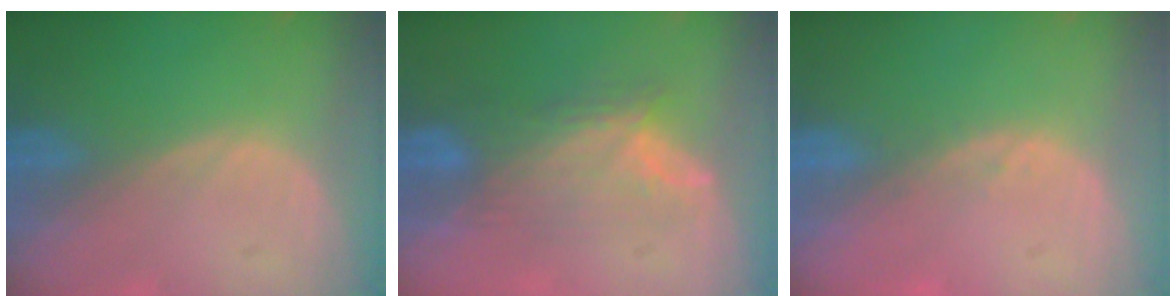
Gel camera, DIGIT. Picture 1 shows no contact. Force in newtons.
{"total": 7.0, "press": 6.8, "slide": 1.9}
{"total": 1.0, "press": 0.9, "slide": 0.3}